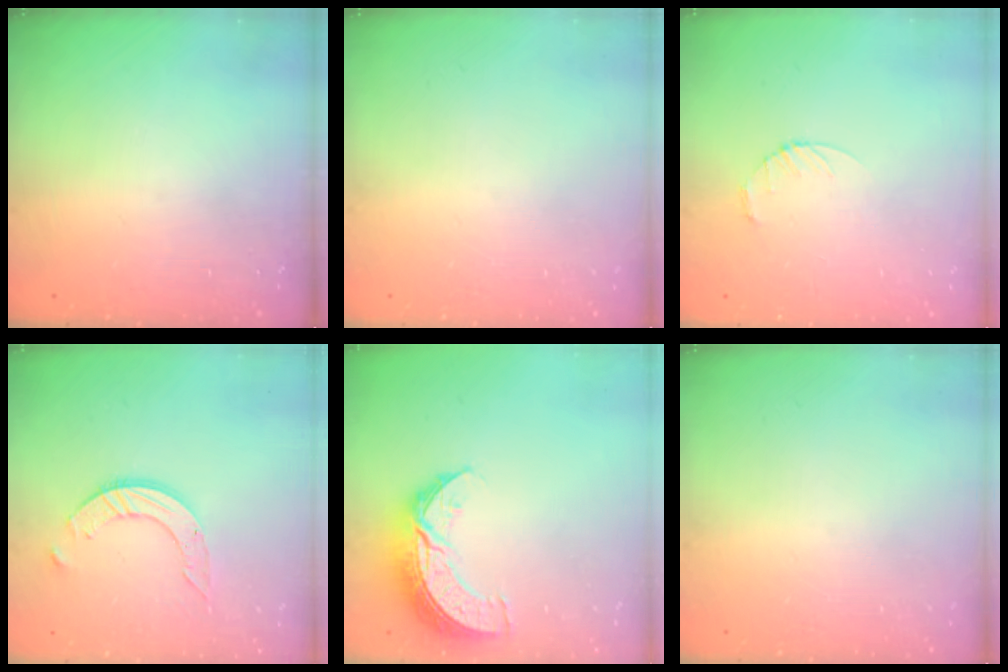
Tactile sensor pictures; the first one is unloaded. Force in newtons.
{"total": 0.0}
{"total": 3.4, "press": 3.3, "slide": 0.4}
{"total": 7.9, "press": 7.8, "slide": 0.7}
{"total": 10.3, "press": 10.2, "slide": 0.7}
{"total": 0.0}